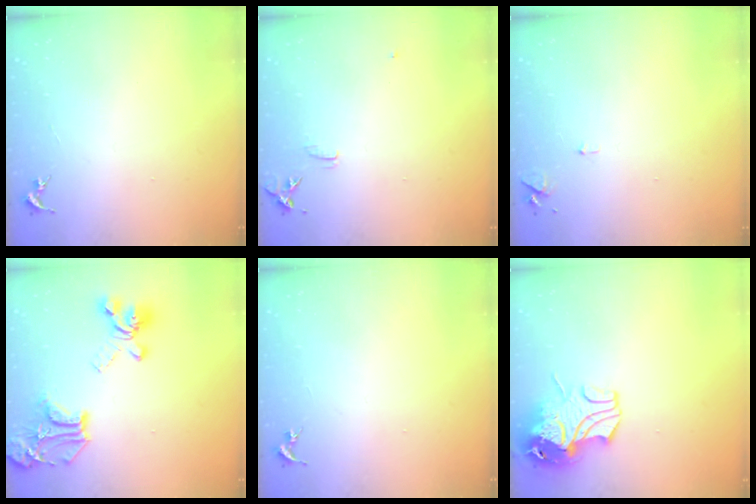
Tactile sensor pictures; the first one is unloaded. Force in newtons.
{"total": 6.3, "press": 6.2, "slide": 0.7}
{"total": 5.6, "press": 5.5, "slide": 0.8}
{"total": 20.8, "press": 20.7, "slide": 1.6}
{"total": 0.0}
{"total": 12.1, "press": 12.0, "slide": 1.8}